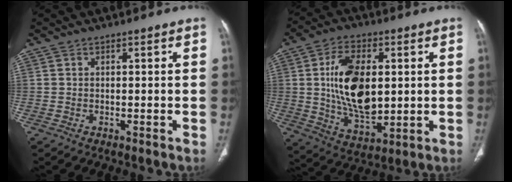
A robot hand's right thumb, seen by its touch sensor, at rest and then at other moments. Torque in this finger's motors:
{"motor_torque": [1.94, 3.07, 1.64, 0.09, 0.19]}